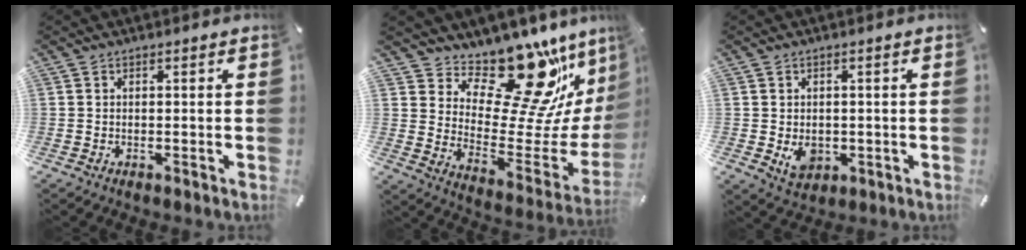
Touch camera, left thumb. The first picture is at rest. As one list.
[{"total": 21.0, "force": [16.3, 7.9, 10.5], "torque": [-0.131, -0.146, 0.266]}, {"total": 5.1, "force": [-0.6, 4.1, 2.9], "torque": [-0.046, -0.003, -0.009]}]